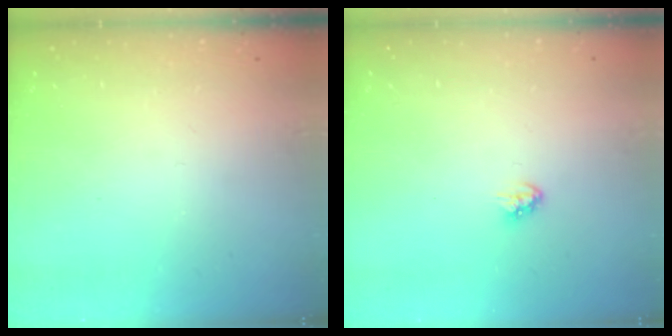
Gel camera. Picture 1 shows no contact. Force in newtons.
{"total": 2.9, "press": 2.9, "slide": 0.2}